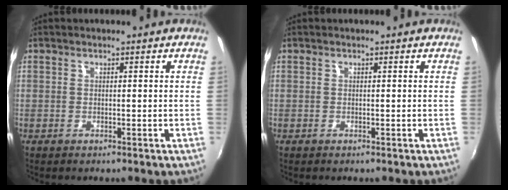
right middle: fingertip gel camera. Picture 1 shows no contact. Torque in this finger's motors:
{"motor_torque": [0.38, -0.18, 0.01, -0.03]}